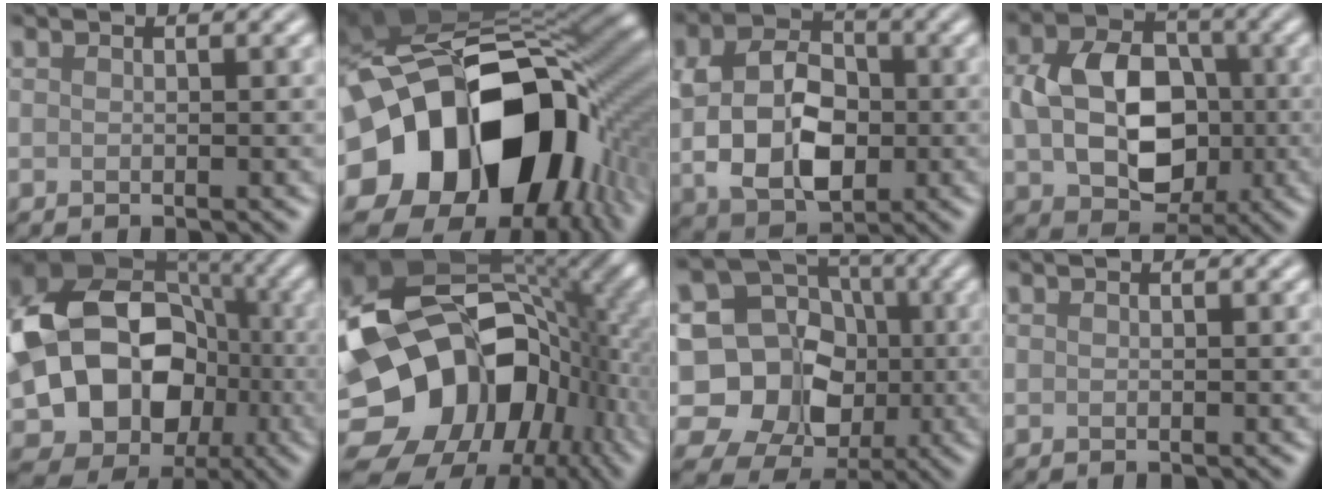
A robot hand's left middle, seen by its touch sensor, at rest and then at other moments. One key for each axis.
{"total": 19.6, "fx": -4.9, "fy": 13.9, "fz": 12.8, "tx": -0.253, "ty": -0.044, "tz": -0.060}
{"total": 8.2, "fx": -0.1, "fy": 5.7, "fz": 5.8, "tx": -0.119, "ty": -0.002, "tz": -0.003}
{"total": 9.2, "fx": -0.5, "fy": 6.8, "fz": 6.3, "tx": -0.122, "ty": 0.002, "tz": -0.006}
{"total": 20.2, "fx": -1.3, "fy": 16.7, "fz": 11.2, "tx": -0.202, "ty": -0.028, "tz": -0.022}
{"total": 19.6, "fx": -3.2, "fy": 14.1, "fz": 13.2, "tx": -0.252, "ty": -0.014, "tz": -0.042}
{"total": 14.2, "fx": -0.1, "fy": 12.9, "fz": 5.9, "tx": -0.139, "ty": 0.040, "tz": -0.024}
{"total": 0.0}